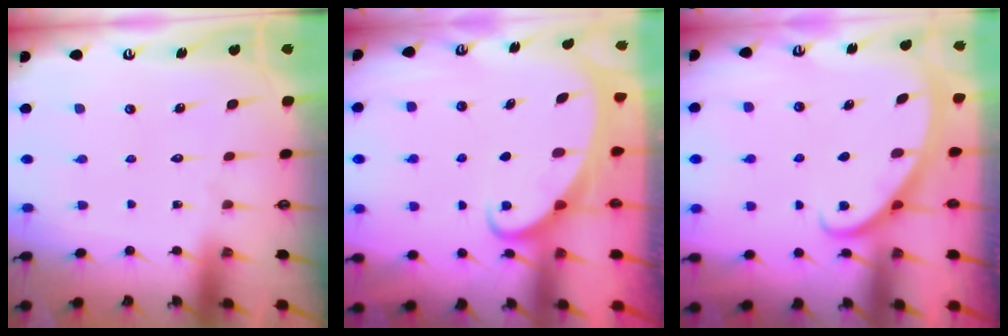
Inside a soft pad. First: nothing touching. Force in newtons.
{"total": 2.7, "press": 2.7, "slide": 0.4}
{"total": 3.1, "press": 3.1, "slide": 0.1}